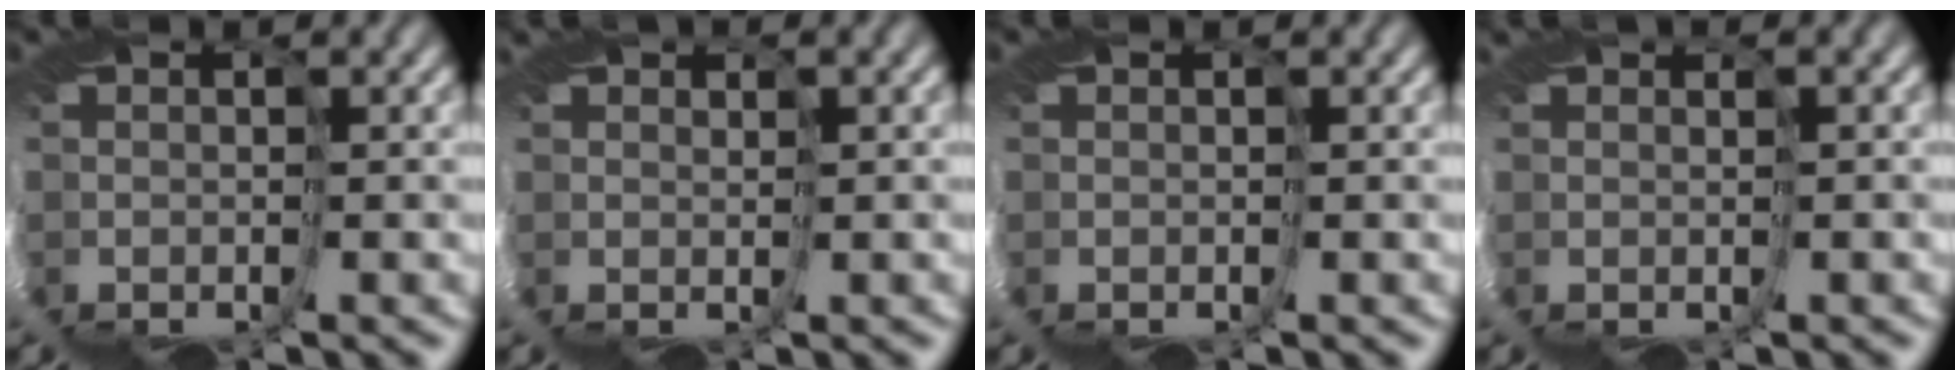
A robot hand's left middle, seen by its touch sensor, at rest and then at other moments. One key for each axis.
{"total": 0.7, "fx": 0.2, "fy": -0.5, "fz": -0.5, "tx": 0.020, "ty": 0.004, "tz": -0.001}
{"total": 0.0}
{"total": 1.8, "fx": -0.2, "fy": -1.6, "fz": -0.8, "tx": 0.019, "ty": -0.001, "tz": 0.006}